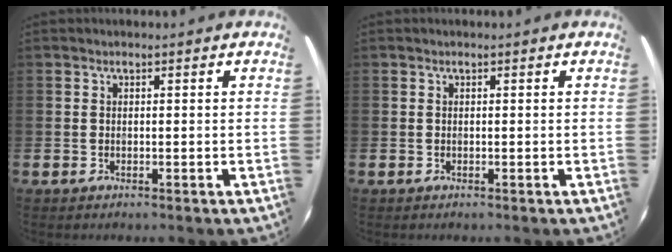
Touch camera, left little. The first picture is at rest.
{"total": 0.0}